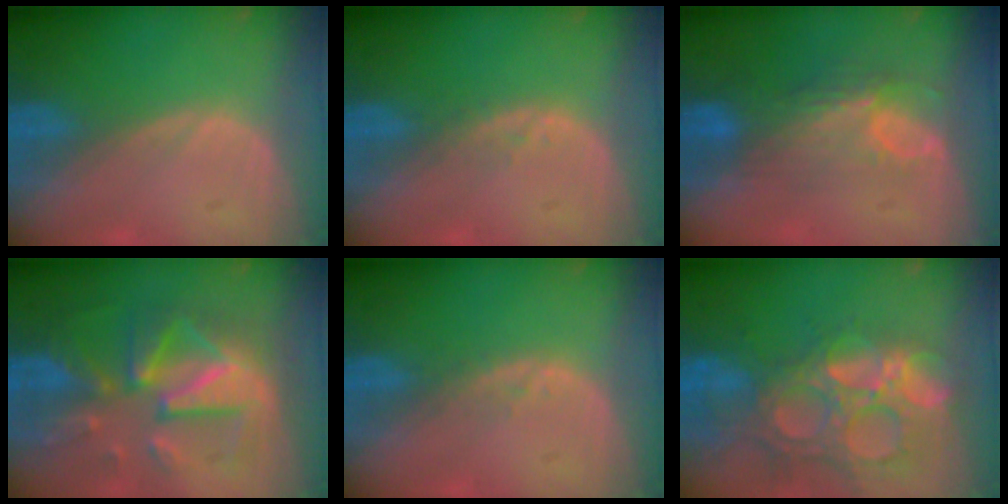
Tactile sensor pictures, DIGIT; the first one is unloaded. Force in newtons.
{"total": 1.3, "press": 1.3, "slide": 0.2}
{"total": 7.5, "press": 6.6, "slide": 3.6}
{"total": 11.8, "press": 11.8, "slide": 1.2}
{"total": 1.3, "press": 1.3, "slide": 0.2}
{"total": 14.3, "press": 12.2, "slide": 7.6}